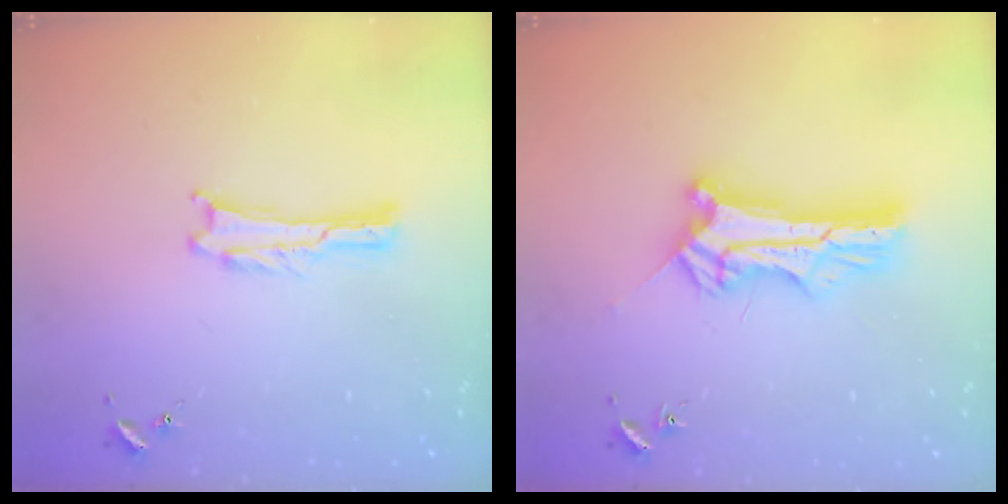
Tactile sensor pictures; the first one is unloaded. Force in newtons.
{"total": 10.0, "press": 9.9, "slide": 1.0}